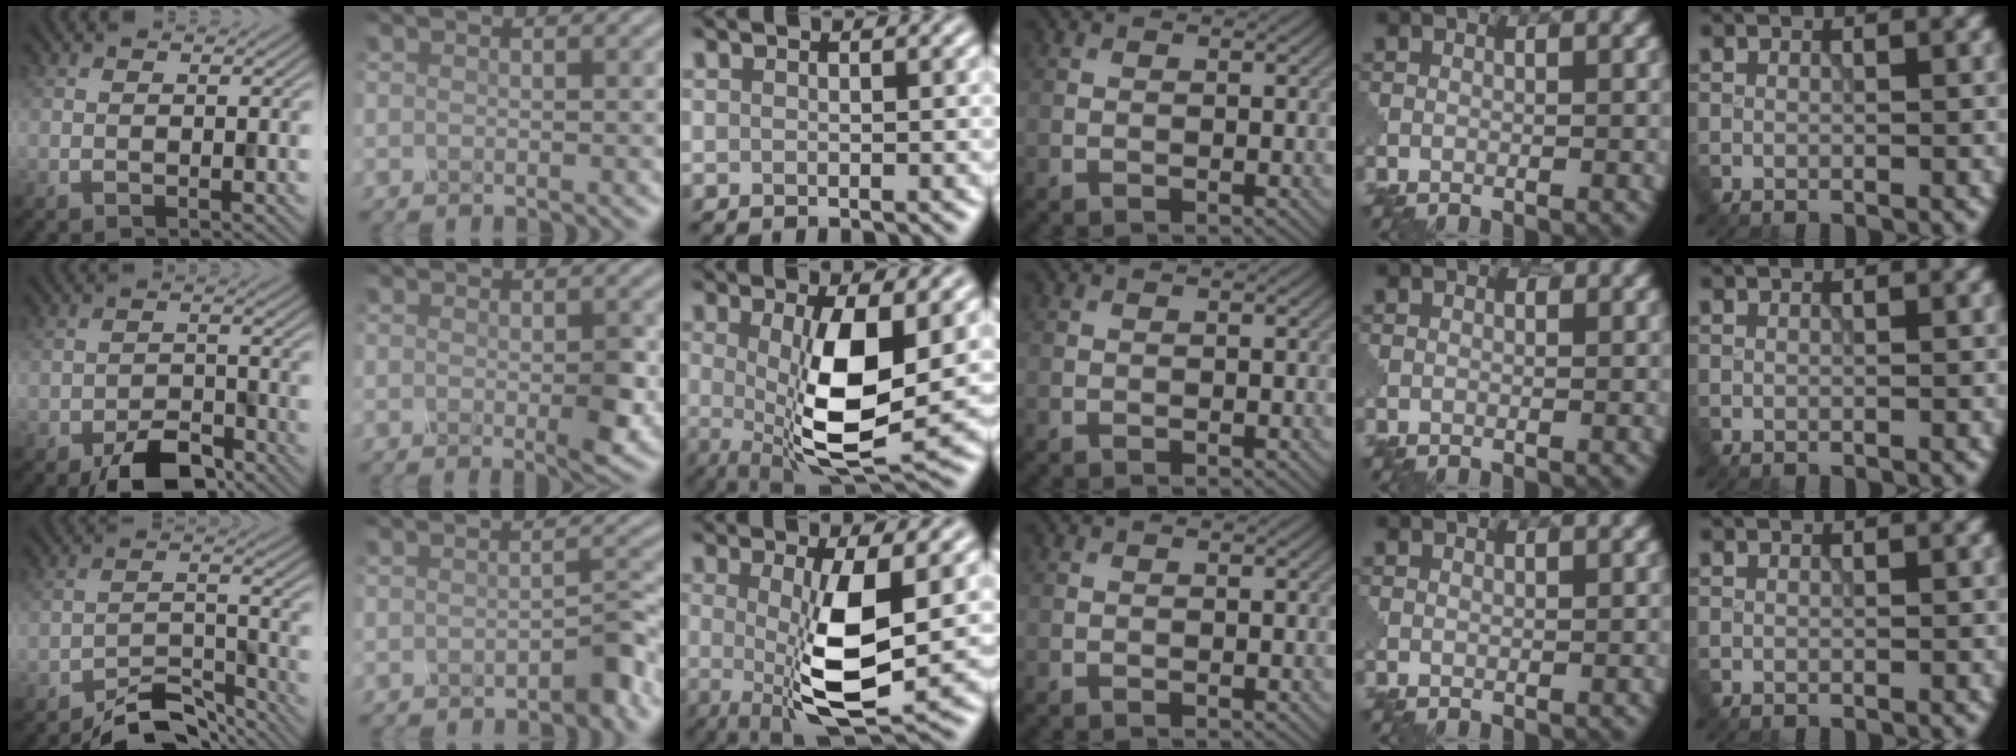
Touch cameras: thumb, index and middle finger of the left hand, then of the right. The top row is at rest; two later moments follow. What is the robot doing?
{"motion": "press", "object": "mechanical pencil"}